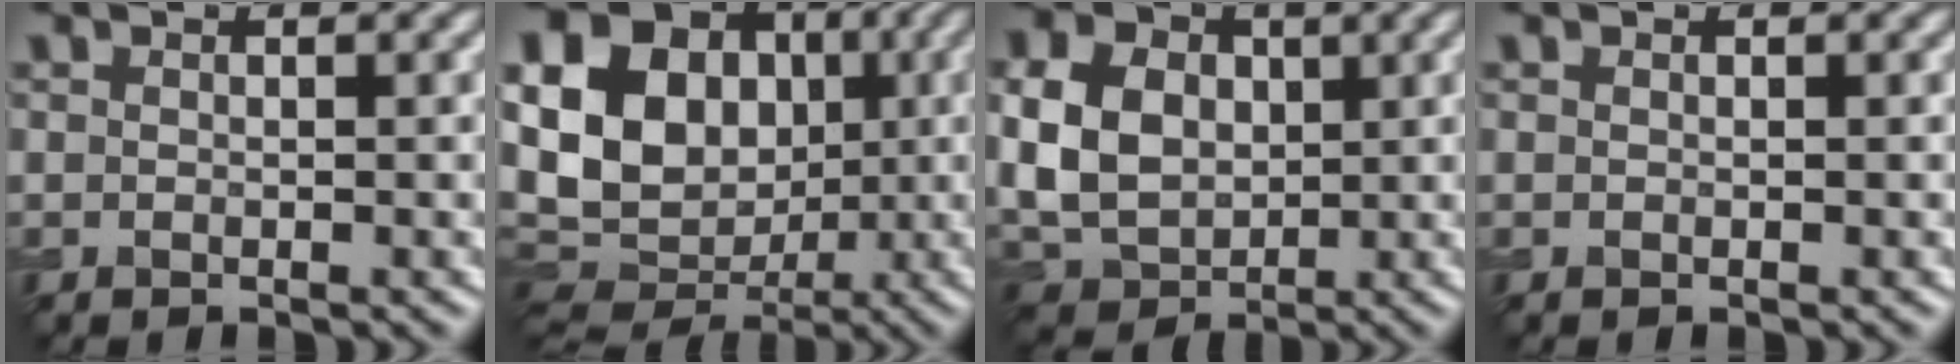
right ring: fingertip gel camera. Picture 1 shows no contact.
{"total": 21.0, "force": [2.9, 18.1, 10.2], "torque": [-0.222, 0.028, 0.023]}
{"total": 7.9, "force": [0.8, 5.9, 5.1], "torque": [-0.124, 0.007, 0.007]}
{"total": 0.0}